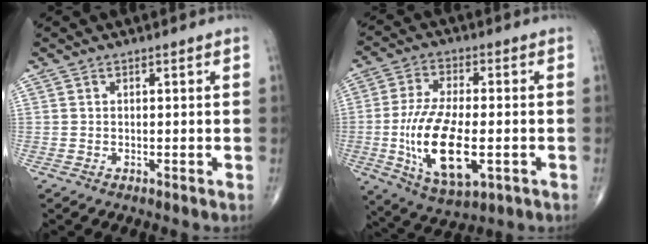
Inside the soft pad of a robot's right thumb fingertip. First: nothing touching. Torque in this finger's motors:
{"motor_torque": [2.15, 2.86, 1.34, 0.64, 0.44]}